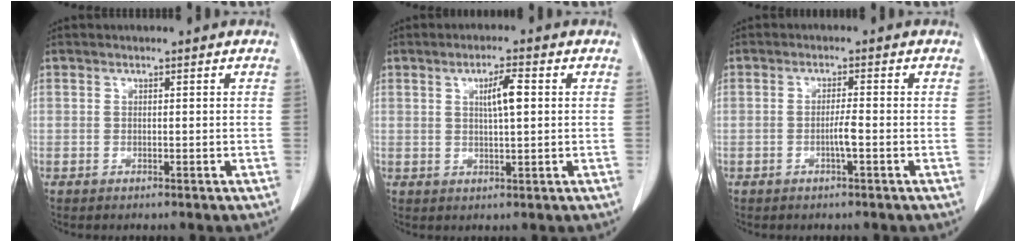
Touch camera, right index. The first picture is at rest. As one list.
[{"total": 4.3, "force": [1.0, 0.5, 4.1], "torque": [-0.070, 0.001, 0.016]}, {"total": 2.1, "force": [-0.6, -0.1, 1.9], "torque": [-0.034, 0.002, -0.011]}]